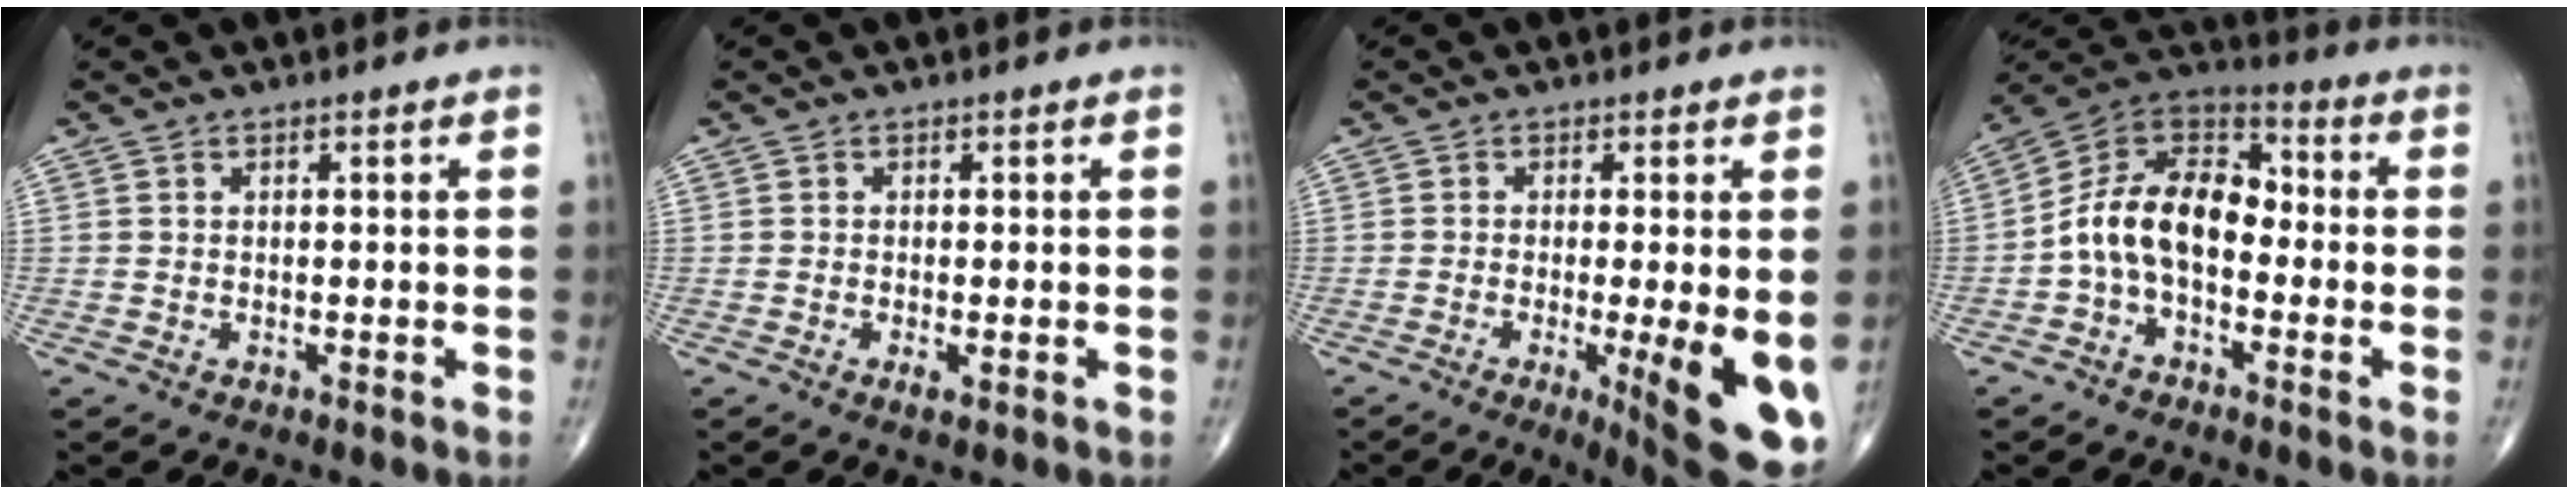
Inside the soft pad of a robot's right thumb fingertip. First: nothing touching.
{"total": 2.5, "force": [-0.9, 0.8, 2.2], "torque": [-0.041, -0.005, -0.016]}
{"total": 12.9, "force": [-3.0, 2.7, 12.3], "torque": [-0.151, -0.024, -0.034]}
{"total": 13.3, "force": [-2.4, 8.5, 10.0], "torque": [-0.157, 0.052, -0.057]}